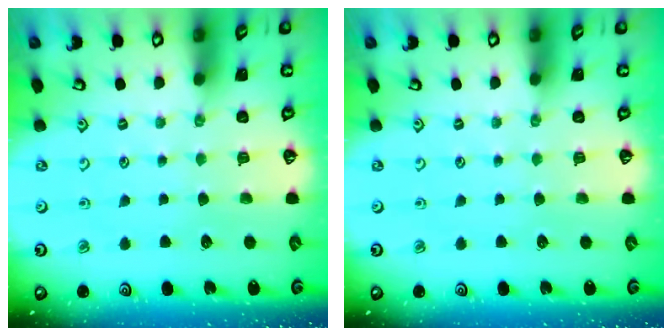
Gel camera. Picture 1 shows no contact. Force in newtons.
{"total": 0.0}